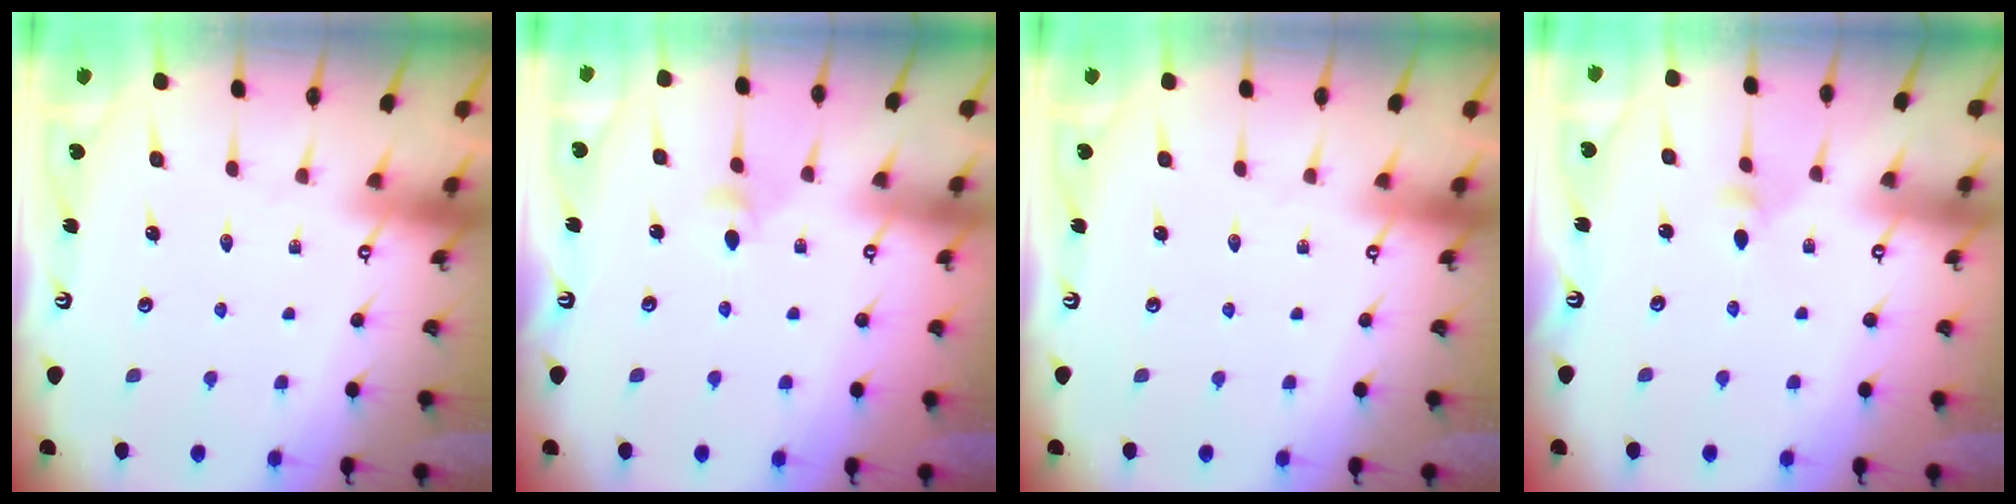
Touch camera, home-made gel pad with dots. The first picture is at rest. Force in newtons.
{"total": 3.9, "press": 3.8, "slide": 0.9}
{"total": 0.0}
{"total": 3.7, "press": 3.6, "slide": 0.7}